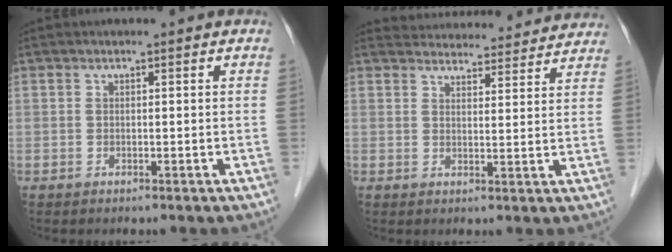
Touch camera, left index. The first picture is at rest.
{"total": 15.5, "force": [14.9, 3.9, 2.1], "torque": [-0.008, 0.015, 0.170]}